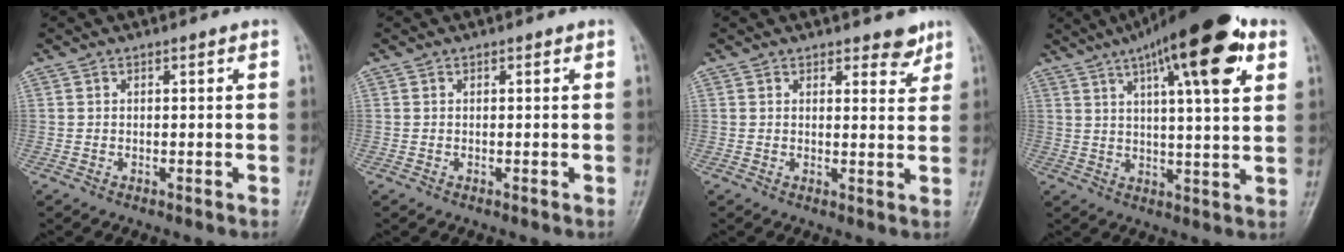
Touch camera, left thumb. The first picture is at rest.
{"total": 0.0}
{"total": 3.6, "force": [2.7, 1.8, 1.5], "torque": [0.007, -0.018, 0.036]}
{"total": 19.9, "force": [9.7, 5.3, 16.5], "torque": [-0.234, -0.007, 0.143]}